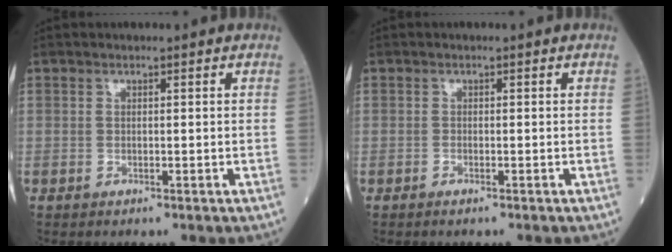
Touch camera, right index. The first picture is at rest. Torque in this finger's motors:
{"motor_torque": [-0.13, -0.05, 0.08, 0.02]}